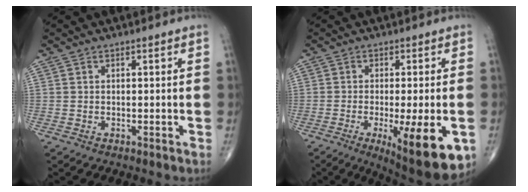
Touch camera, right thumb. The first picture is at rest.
{"total": 15.0, "force": [-5.1, 4.0, 13.6], "torque": [-0.161, -0.012, -0.061]}